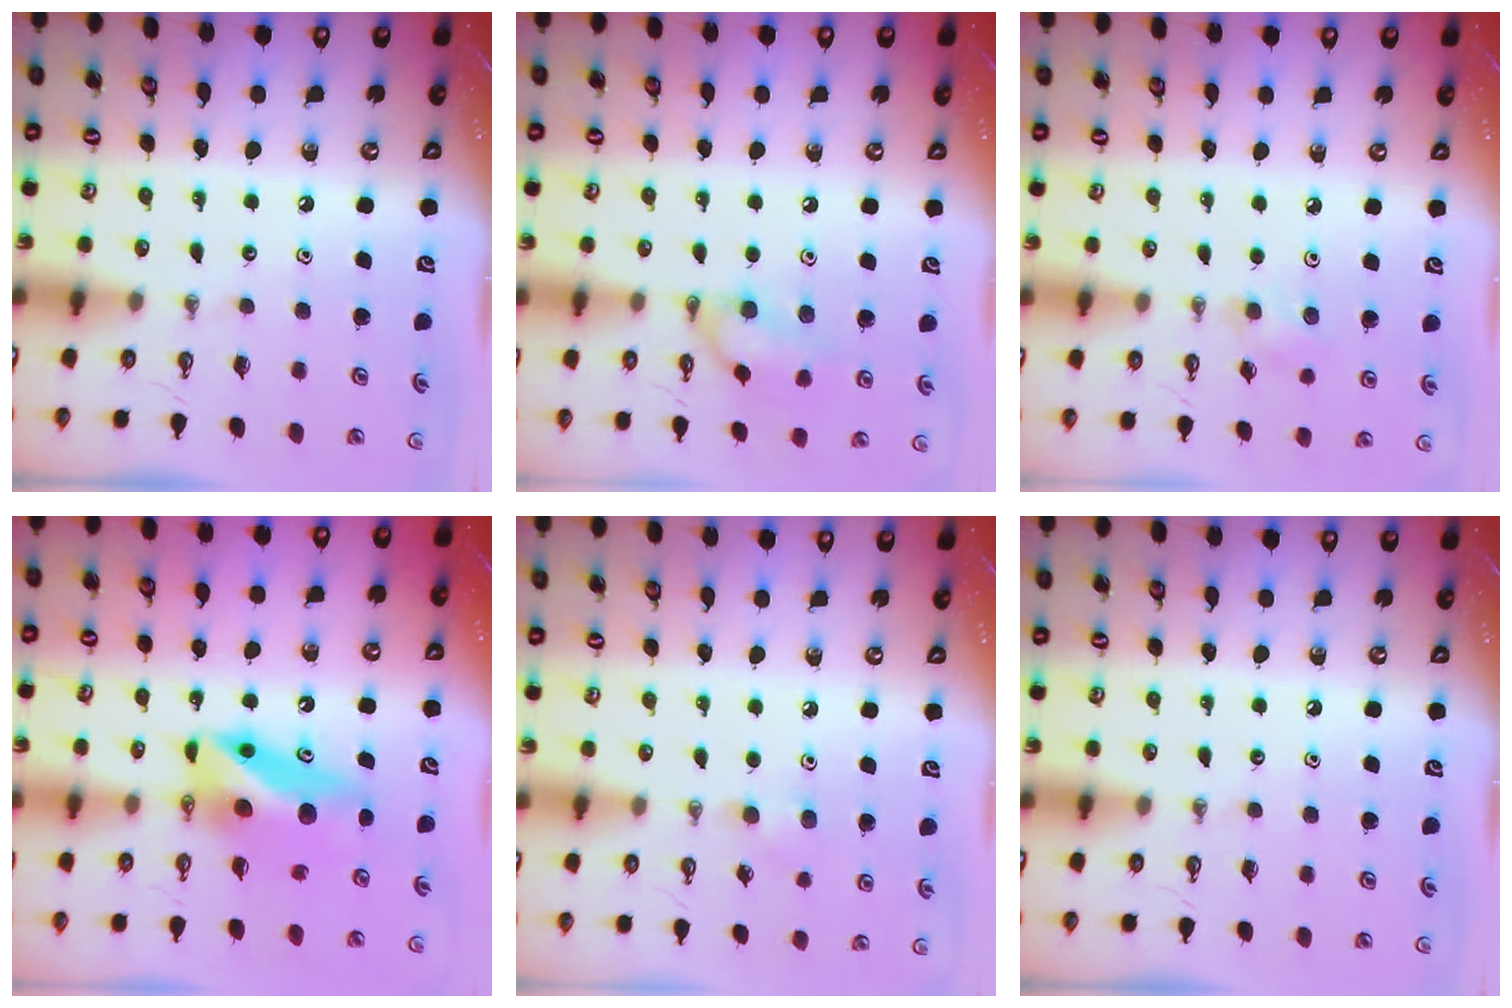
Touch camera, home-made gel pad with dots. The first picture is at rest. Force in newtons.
{"total": 10.7, "press": 10.7, "slide": 0.3}
{"total": 5.6, "press": 5.2, "slide": 1.9}
{"total": 10.3, "press": 6.9, "slide": 7.7}
{"total": 5.4, "press": 5.4, "slide": 0.7}
{"total": 0.0}